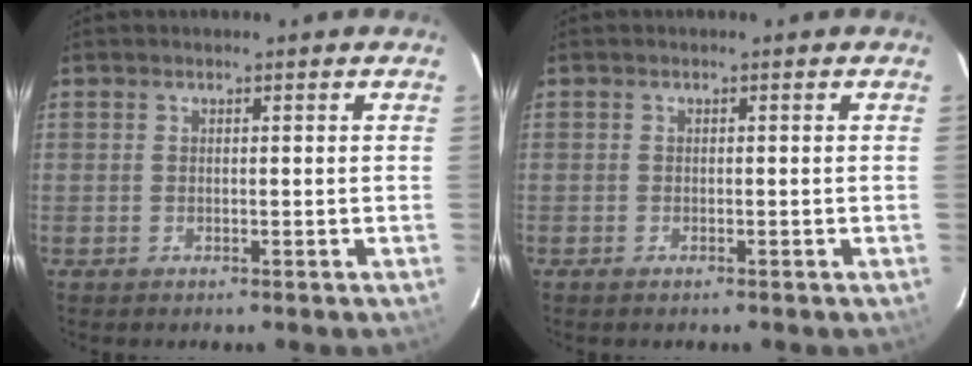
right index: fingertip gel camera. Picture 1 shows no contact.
{"total": 0.8, "force": [-0.6, 0.2, 0.4], "torque": [-0.009, -0.001, -0.012]}